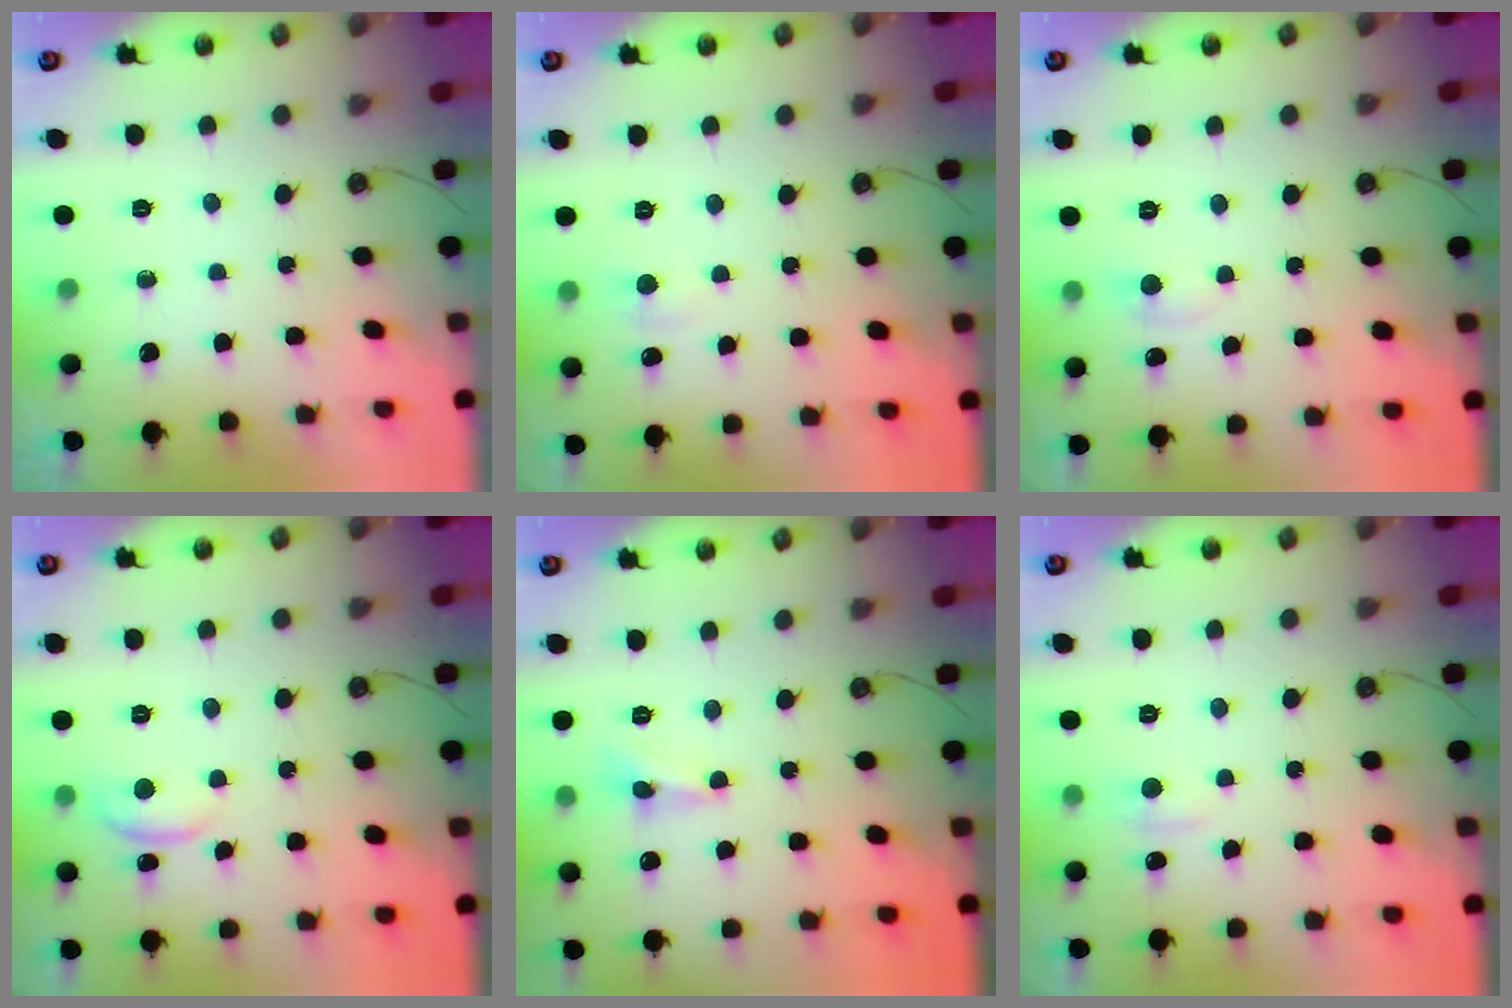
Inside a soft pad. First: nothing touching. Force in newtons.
{"total": 1.6, "press": 1.5, "slide": 0.5}
{"total": 1.0, "press": 0.7, "slide": 0.8}
{"total": 1.7, "press": 1.6, "slide": 0.6}
{"total": 1.7, "press": 1.6, "slide": 0.5}
{"total": 1.4, "press": 1.3, "slide": 0.6}